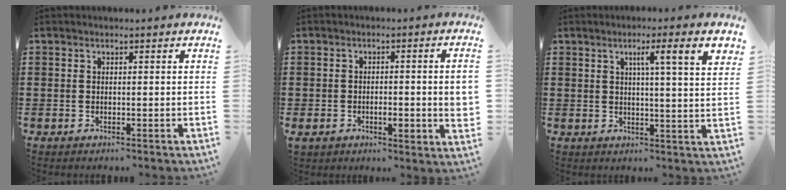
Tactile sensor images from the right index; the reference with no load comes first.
{"total": 4.6, "force": [-0.9, 1.5, 4.2], "torque": [-0.062, 0.001, -0.017]}
{"total": 5.4, "force": [2.4, 0.0, 4.8], "torque": [-0.083, -0.006, 0.032]}